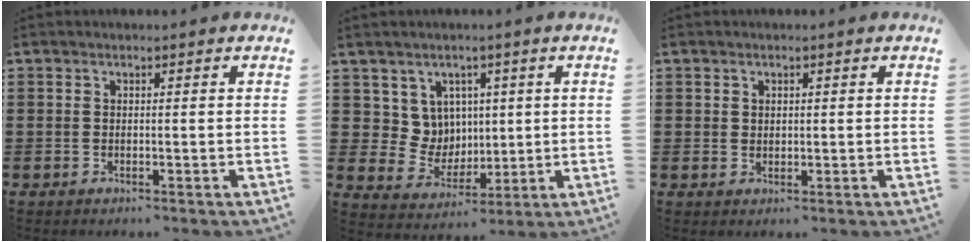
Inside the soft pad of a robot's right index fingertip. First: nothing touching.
{"total": 7.0, "force": [2.7, 6.4, 1.2], "torque": [-0.051, -0.006, 0.055]}
{"total": 1.1, "force": [0.7, 0.8, 0.2], "torque": [-0.005, 0.003, 0.013]}